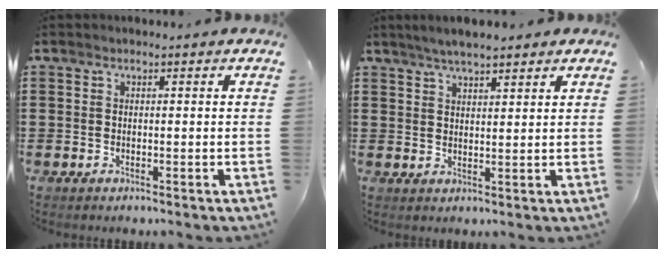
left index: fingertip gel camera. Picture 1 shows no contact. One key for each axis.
{"total": 3.5, "fx": 3.0, "fy": 0.5, "fz": 1.7, "tx": -0.038, "ty": 0.000, "tz": 0.054}